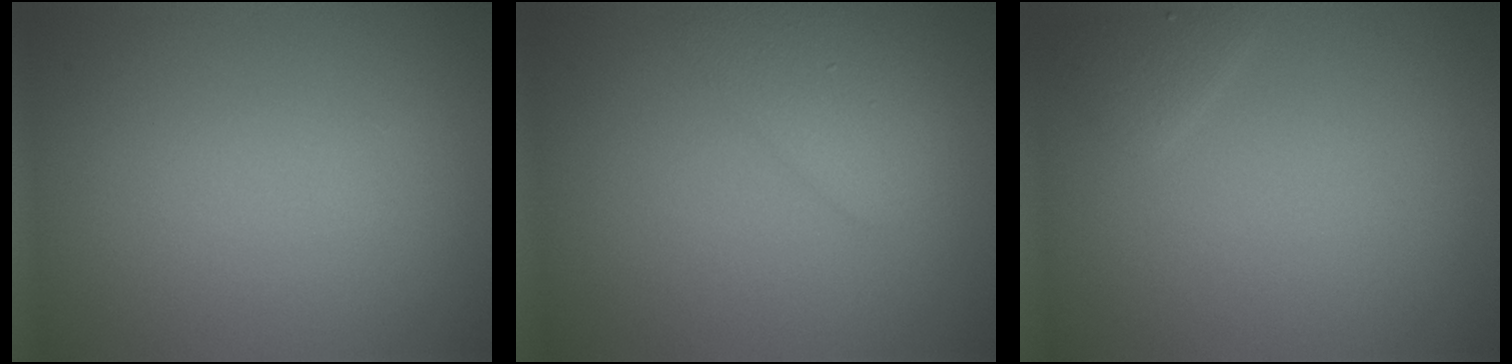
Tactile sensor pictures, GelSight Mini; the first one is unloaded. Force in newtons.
{"total": 2.8, "press": 2.8, "slide": 0.1}
{"total": 1.1, "press": 1.1, "slide": 0.1}